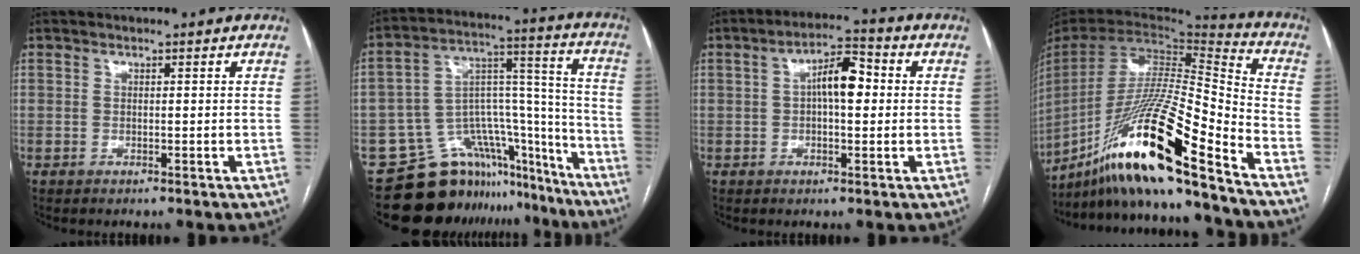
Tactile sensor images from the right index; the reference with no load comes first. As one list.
[{"total": 19.5, "force": [-16.5, 9.3, 4.9], "torque": [-0.057, 0.083, -0.240]}, {"total": 6.7, "force": [0.7, 2.3, 6.3], "torque": [-0.108, 0.023, 0.008]}, {"total": 23.9, "force": [-16.9, 0.1, 16.8], "torque": [-0.327, -0.025, -0.310]}]